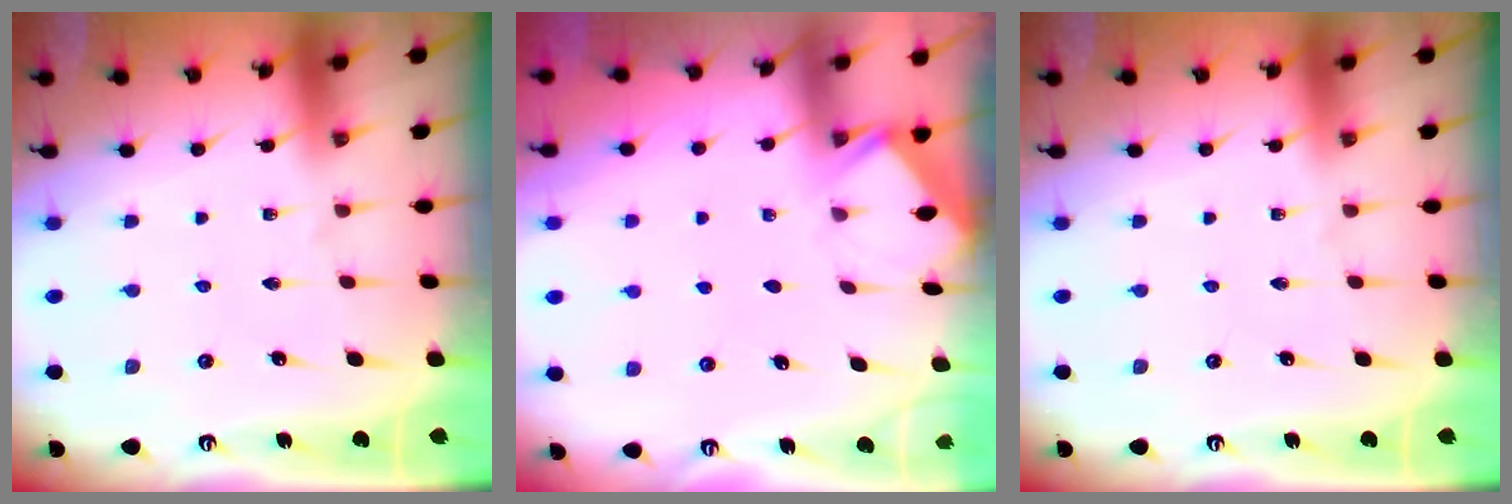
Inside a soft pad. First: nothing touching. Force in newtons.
{"total": 1.7, "press": 1.6, "slide": 0.2}
{"total": 0.0}